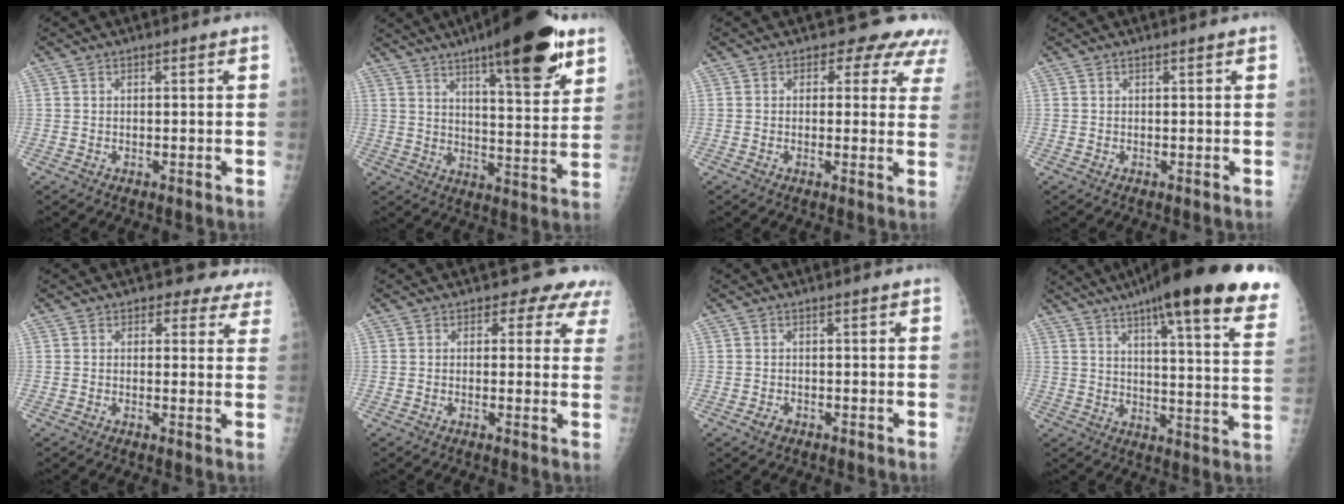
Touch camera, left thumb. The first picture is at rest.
{"total": 20.2, "force": [12.3, 5.0, 15.2], "torque": [-0.200, -0.057, 0.182]}
{"total": 8.2, "force": [6.4, 4.8, 1.6], "torque": [0.035, -0.022, 0.046]}
{"total": 0.0}
{"total": 6.8, "force": [5.6, 3.6, 0.8], "torque": [0.036, -0.021, 0.042]}
{"total": 6.1, "force": [4.7, 3.7, 1.1], "torque": [0.029, -0.017, 0.032]}
{"total": 1.1, "force": [-0.4, 0.7, 0.8], "torque": [-0.011, 0.003, -0.004]}
{"total": 28.3, "force": [18.7, 4.7, 20.7], "torque": [-0.260, -0.041, 0.244]}